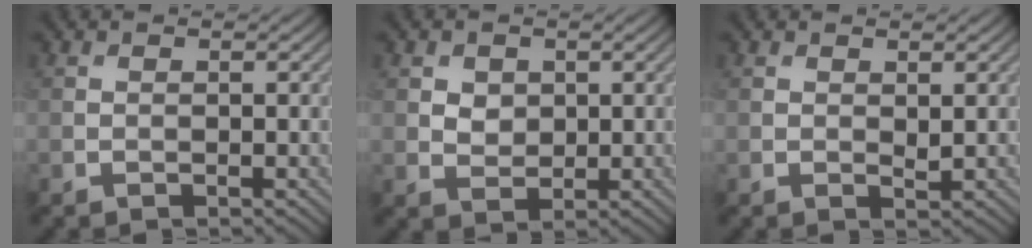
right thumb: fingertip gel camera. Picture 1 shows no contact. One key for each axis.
{"total": 2.5, "fx": 0.9, "fy": 2.0, "fz": 1.2, "tx": -0.030, "ty": -0.004, "tz": 0.011}
{"total": 0.8, "fx": 0.4, "fy": 0.4, "fz": 0.7, "tx": -0.011, "ty": -0.005, "tz": 0.006}